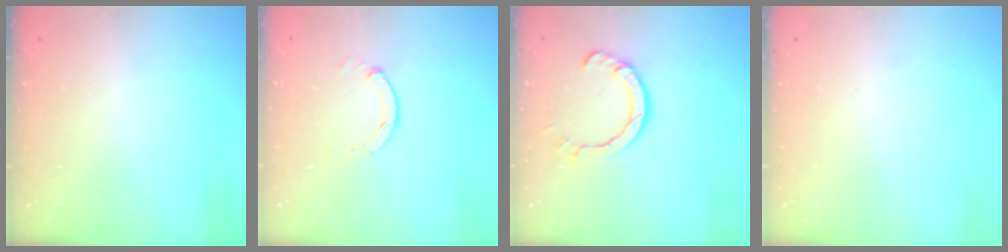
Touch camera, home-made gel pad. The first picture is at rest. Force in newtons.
{"total": 1.2, "press": 1.2, "slide": 0.3}
{"total": 5.5, "press": 5.5, "slide": 0.4}
{"total": 0.0}